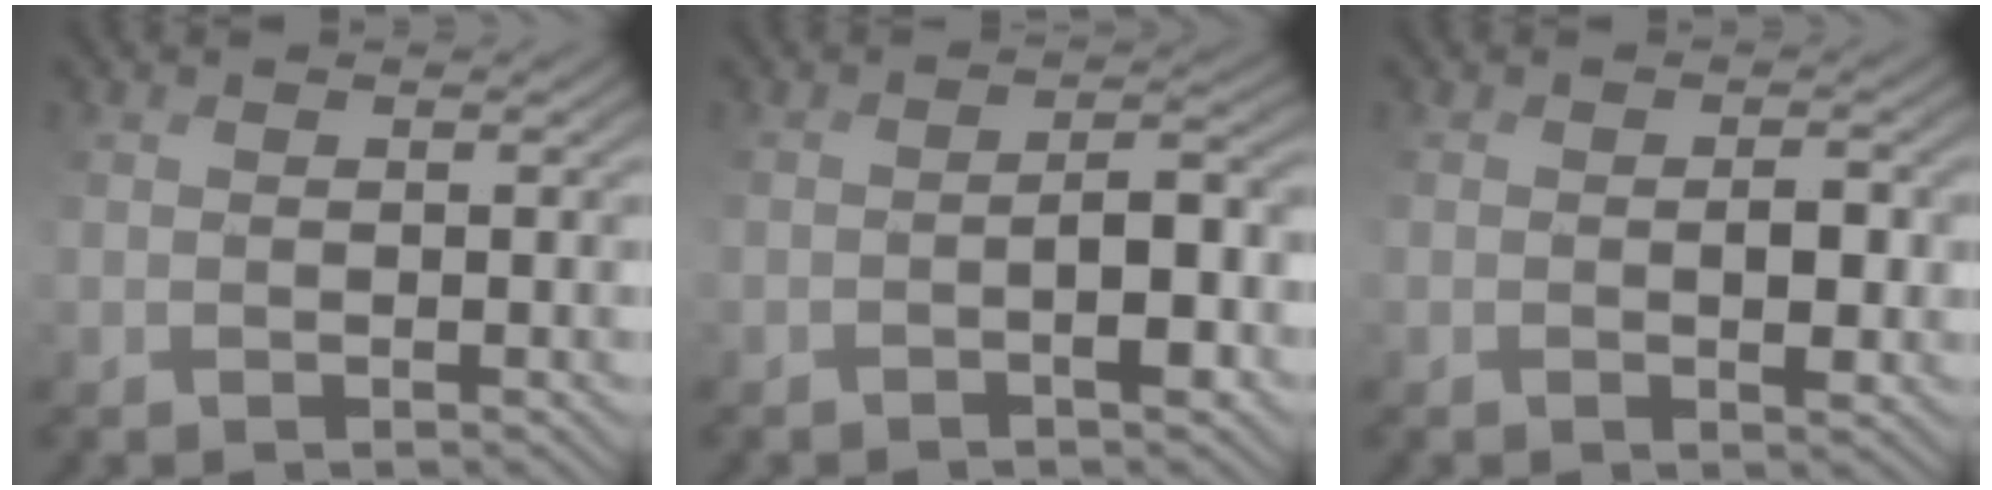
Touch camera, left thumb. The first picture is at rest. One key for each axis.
{"total": 4.3, "fx": -2.1, "fy": 1.4, "fz": 3.5, "tx": -0.042, "ty": 0.010, "tz": -0.032}
{"total": 3.1, "fx": -0.1, "fy": 1.7, "fz": 2.5, "tx": -0.041, "ty": -0.002, "tz": 0.003}